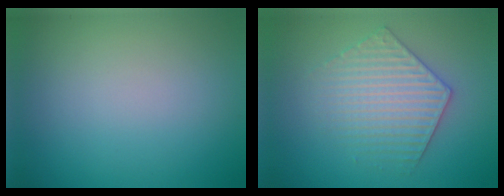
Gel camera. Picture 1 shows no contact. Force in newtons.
{"total": 3.8, "press": 3.8, "slide": 0.6}